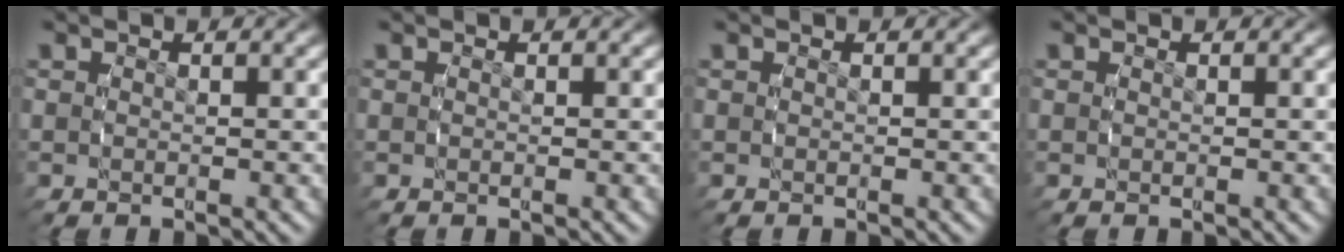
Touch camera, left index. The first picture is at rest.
{"total": 0.0}
{"total": 0.0}
{"total": 0.0}